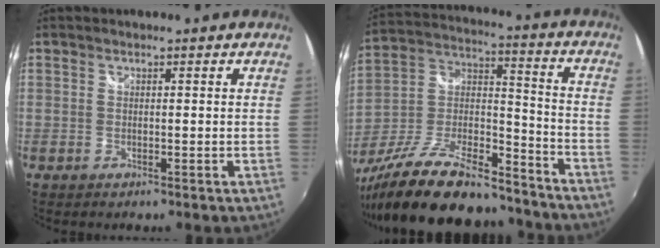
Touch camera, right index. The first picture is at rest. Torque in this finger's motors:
{"motor_torque": [1.11, -1.03, 0.85, 0.19]}